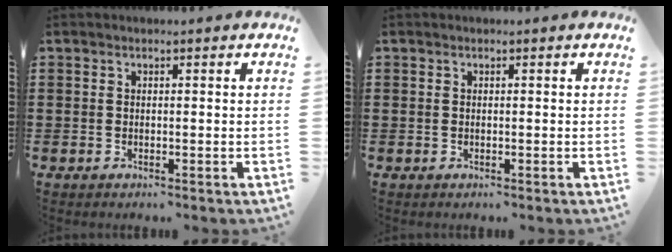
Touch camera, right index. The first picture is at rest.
{"total": 0.0}